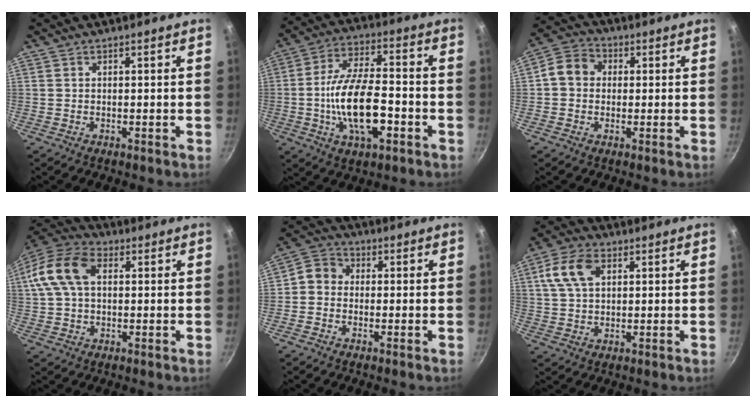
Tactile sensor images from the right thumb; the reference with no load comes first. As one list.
[{"total": 15.8, "force": [-4.2, 6.9, 13.6], "torque": [-0.236, 0.029, -0.078]}, {"total": 6.7, "force": [0.4, 5.8, 3.4], "torque": [-0.036, 0.015, -0.014]}, {"total": 13.1, "force": [2.8, 8.4, 9.7], "torque": [-0.181, 0.027, 0.037]}, {"total": 4.8, "force": [-0.5, 4.1, 2.3], "torque": [-0.026, 0.017, -0.032]}, {"total": 8.6, "force": [2.8, 5.4, 6.0], "torque": [-0.109, 0.010, 0.048]}]